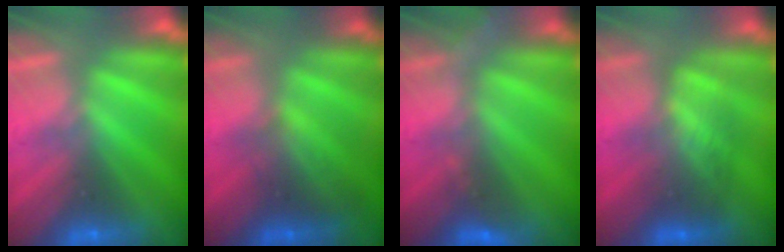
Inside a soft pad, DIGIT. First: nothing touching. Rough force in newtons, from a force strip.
{"total": 2.0}
{"total": 2.9}
{"total": 3.3}